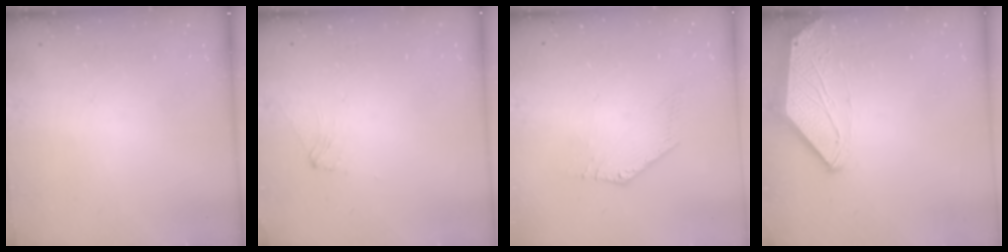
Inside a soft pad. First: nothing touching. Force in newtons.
{"total": 1.8, "press": 1.8, "slide": 0.3}
{"total": 0.0}
{"total": 0.0}